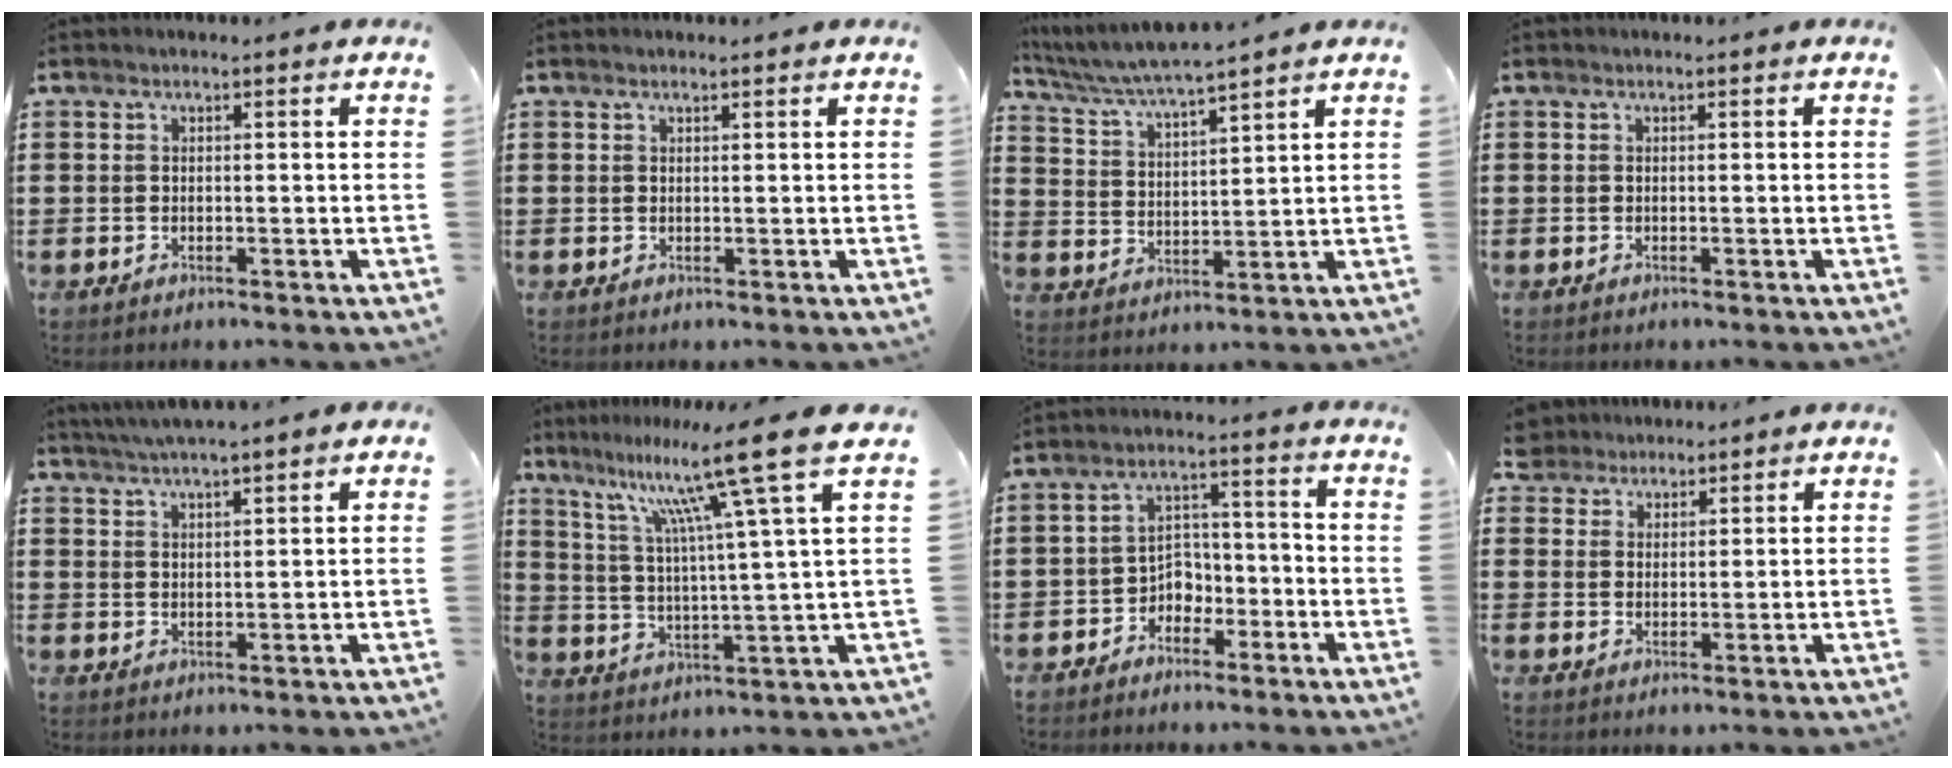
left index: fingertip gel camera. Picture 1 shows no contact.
{"total": 0.5, "force": [0.4, 0.0, 0.3], "torque": [-0.007, 0.000, 0.009]}
{"total": 4.6, "force": [4.3, -0.4, 1.5], "torque": [-0.048, -0.026, 0.072]}
{"total": 0.0}
{"total": 3.0, "force": [2.7, -0.4, 1.4], "torque": [-0.031, -0.004, 0.049]}
{"total": 13.6, "force": [8.9, -0.7, 10.2], "torque": [-0.201, -0.051, 0.131]}
{"total": 4.0, "force": [-3.1, 2.3, 1.1], "torque": [-0.027, 0.011, -0.064]}
{"total": 3.3, "force": [2.8, 1.7, -0.2], "torque": [-0.012, 0.007, 0.054]}